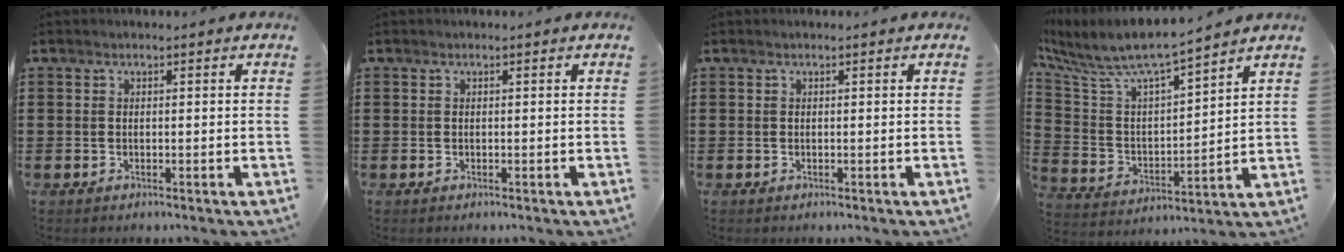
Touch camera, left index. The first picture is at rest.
{"total": 0.0}
{"total": 0.0}
{"total": 7.7, "force": [7.1, 0.8, 2.9], "torque": [-0.094, -0.051, 0.116]}